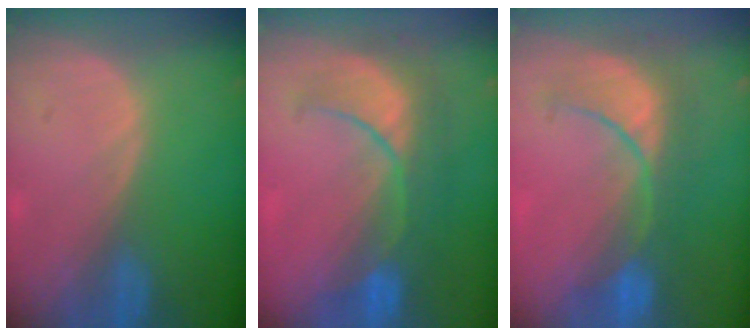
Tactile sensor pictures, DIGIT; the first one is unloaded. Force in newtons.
{"total": 8.2, "press": 8.2, "slide": 0.8}
{"total": 8.3, "press": 8.3, "slide": 0.1}